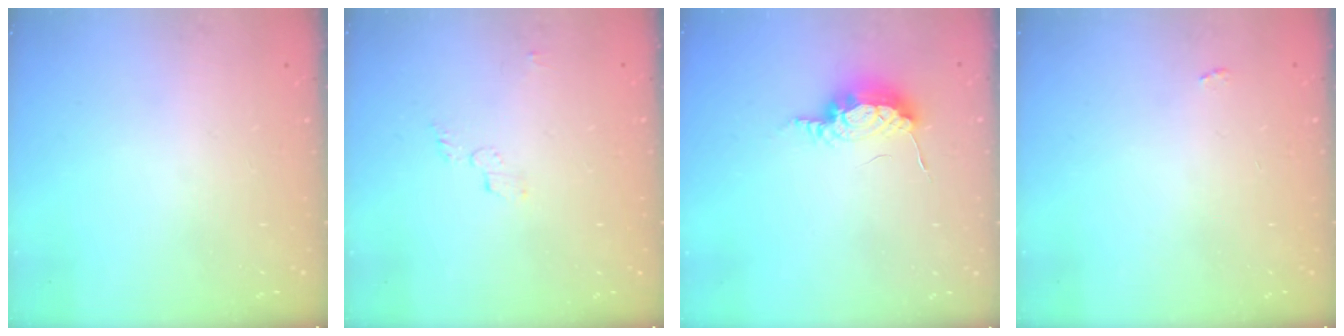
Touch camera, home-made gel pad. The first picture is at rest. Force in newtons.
{"total": 3.5, "press": 3.5, "slide": 0.1}
{"total": 13.2, "press": 9.3, "slide": 9.4}
{"total": 2.2, "press": 2.1, "slide": 0.3}